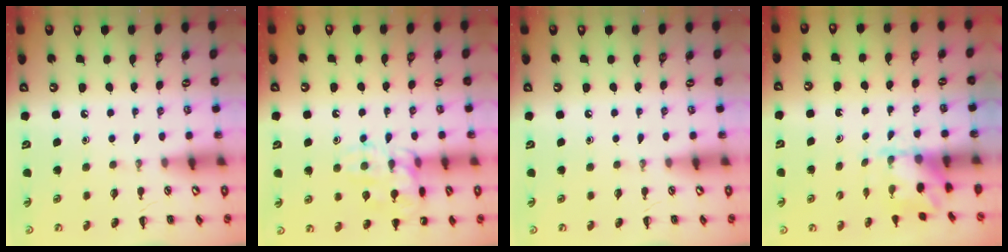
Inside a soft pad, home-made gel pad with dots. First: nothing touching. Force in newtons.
{"total": 14.7, "press": 14.7, "slide": 0.4}
{"total": 0.0}
{"total": 2.0, "press": 1.9, "slide": 0.7}